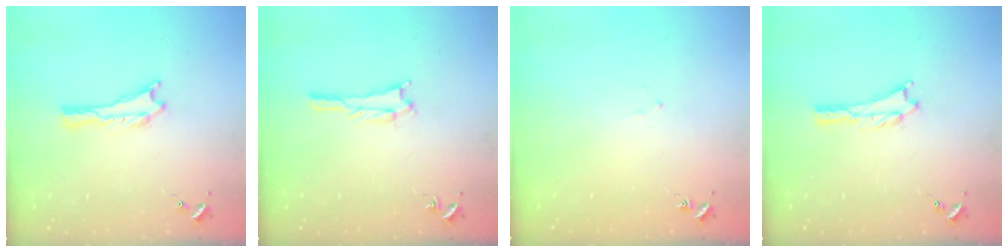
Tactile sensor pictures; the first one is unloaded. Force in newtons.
{"total": 1.1, "press": 1.1, "slide": 0.1}
{"total": 1.8, "press": 1.8, "slide": 0.1}
{"total": 0.9, "press": 0.9, "slide": 0.2}